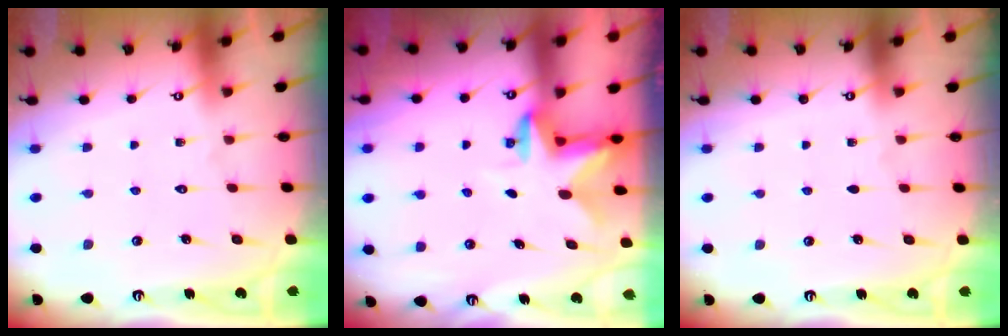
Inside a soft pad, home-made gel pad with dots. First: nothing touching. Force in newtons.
{"total": 2.7, "press": 2.6, "slide": 0.5}
{"total": 0.0}